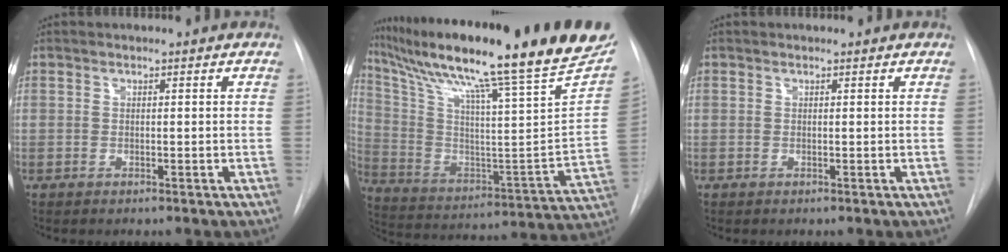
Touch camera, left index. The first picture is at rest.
{"total": 32.3, "force": [25.0, 0.9, 20.4], "torque": [-0.342, -0.057, 0.362]}
{"total": 0.0}